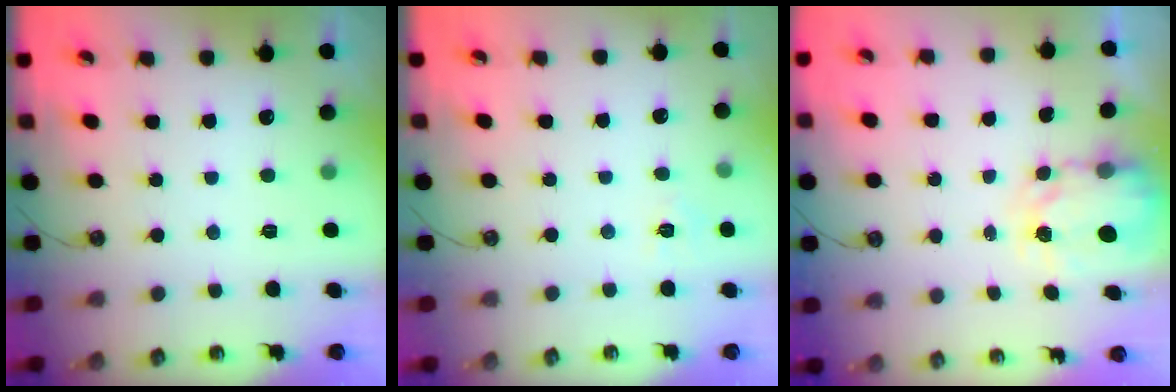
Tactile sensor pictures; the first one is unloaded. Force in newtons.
{"total": 4.8, "press": 4.8, "slide": 0.7}
{"total": 4.0, "press": 4.0, "slide": 0.0}